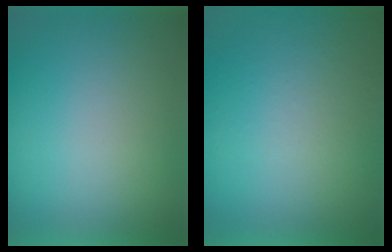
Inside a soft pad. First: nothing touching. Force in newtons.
{"total": 7.1}